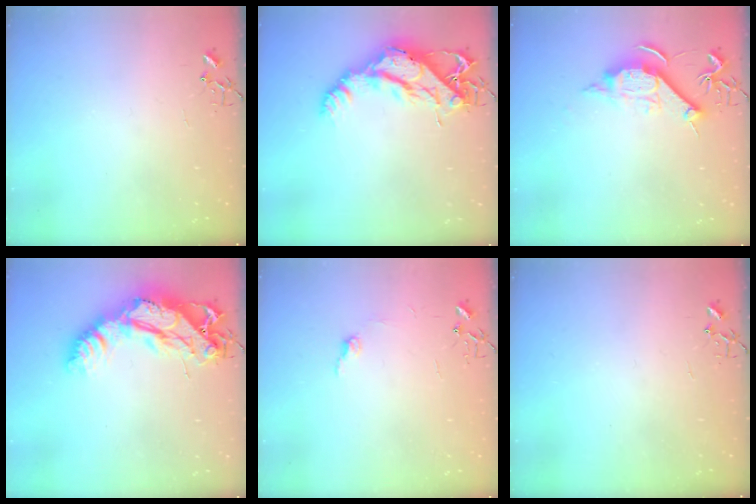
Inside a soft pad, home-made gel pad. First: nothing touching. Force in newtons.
{"total": 14.0, "press": 13.9, "slide": 1.4}
{"total": 11.2, "press": 11.2, "slide": 0.1}
{"total": 21.4, "press": 21.3, "slide": 2.1}
{"total": 6.6, "press": 6.6, "slide": 0.7}
{"total": 0.0}